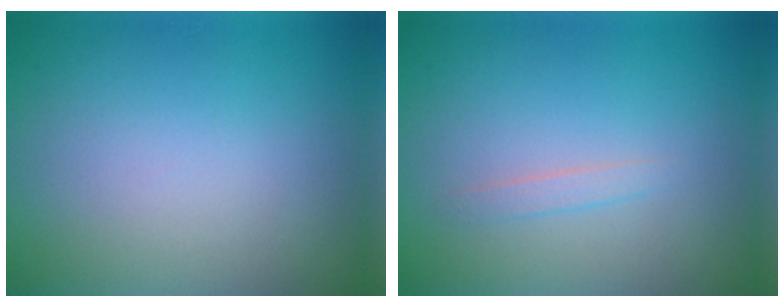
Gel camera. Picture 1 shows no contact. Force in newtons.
{"total": 0.9, "press": 0.9, "slide": 0.0}